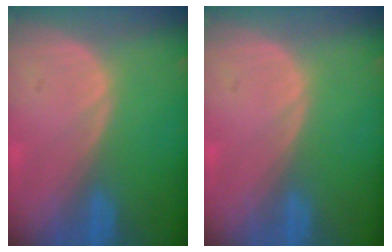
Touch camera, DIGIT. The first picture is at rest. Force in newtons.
{"total": 0.0}